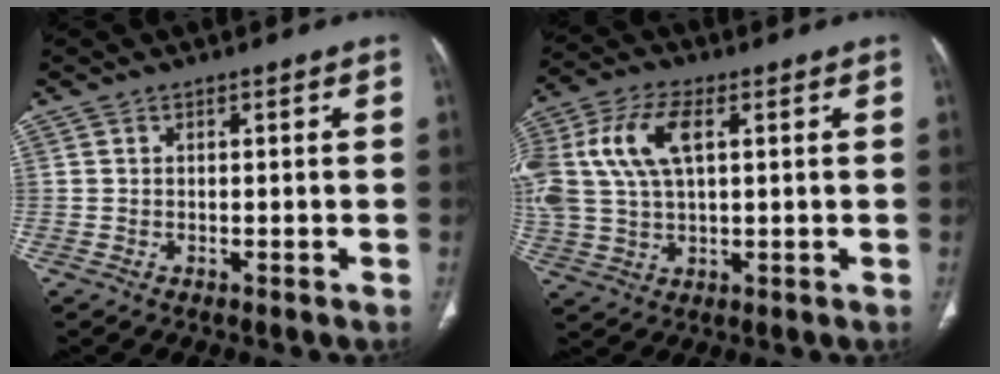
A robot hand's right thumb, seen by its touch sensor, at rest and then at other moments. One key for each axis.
{"total": 15.3, "fx": 4.2, "fy": 8.3, "fz": 12.2, "tx": -0.279, "ty": 0.013, "tz": 0.080}